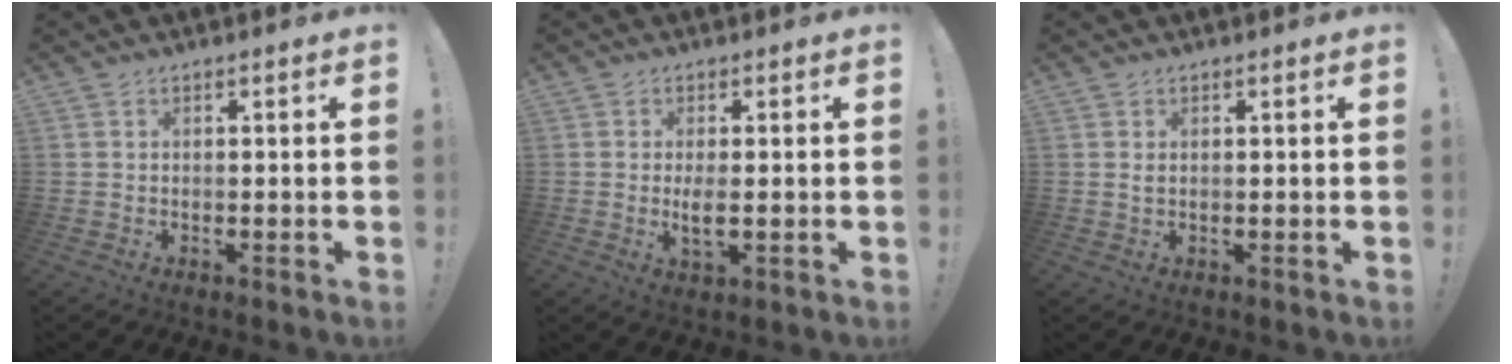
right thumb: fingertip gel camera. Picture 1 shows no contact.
{"total": 4.1, "force": [-0.2, 1.2, 3.9], "torque": [-0.061, -0.010, -0.006]}
{"total": 0.7, "force": [0.3, 0.4, 0.5], "torque": [-0.009, 0.001, 0.006]}